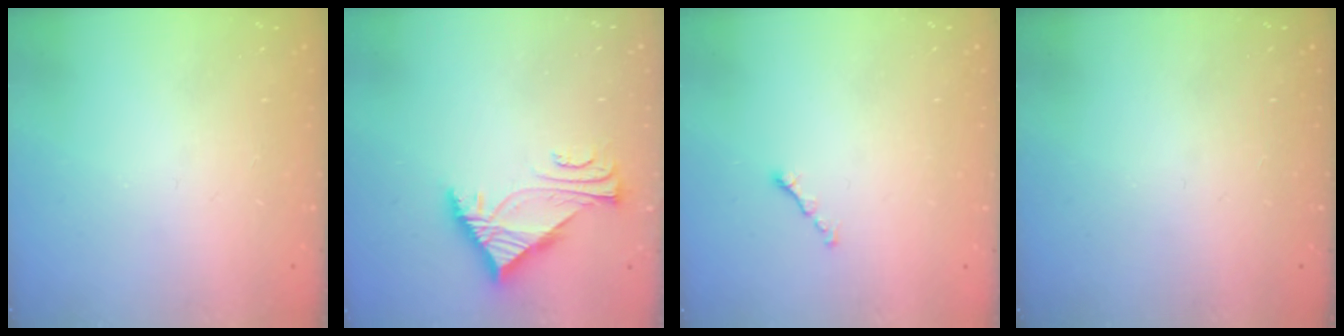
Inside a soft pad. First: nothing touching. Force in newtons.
{"total": 5.8, "press": 5.7, "slide": 0.8}
{"total": 0.8, "press": 0.6, "slide": 0.4}
{"total": 0.0}